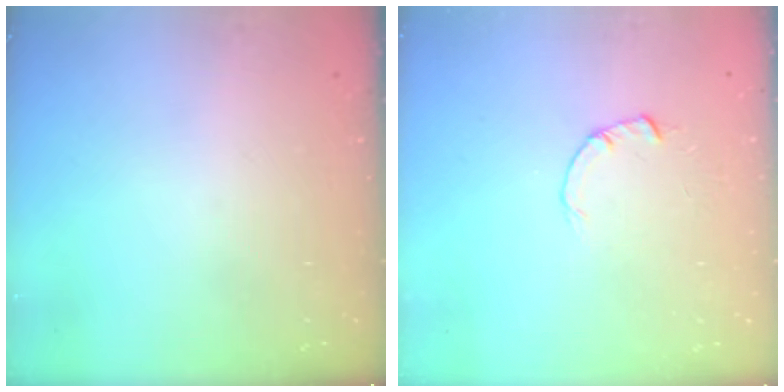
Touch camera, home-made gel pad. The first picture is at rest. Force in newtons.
{"total": 1.8, "press": 1.7, "slide": 0.3}